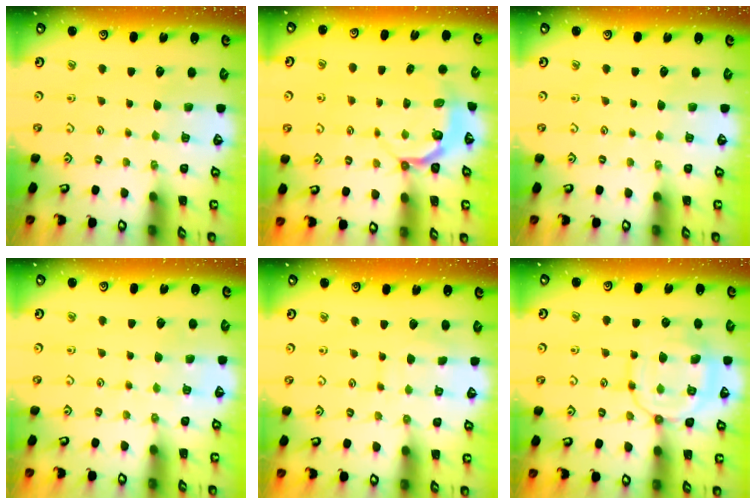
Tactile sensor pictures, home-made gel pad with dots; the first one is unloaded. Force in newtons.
{"total": 4.5, "press": 3.7, "slide": 2.6}
{"total": 0.0}
{"total": 6.2, "press": 6.2, "slide": 0.5}
{"total": 7.3, "press": 7.2, "slide": 0.6}
{"total": 14.4, "press": 14.4, "slide": 1.4}